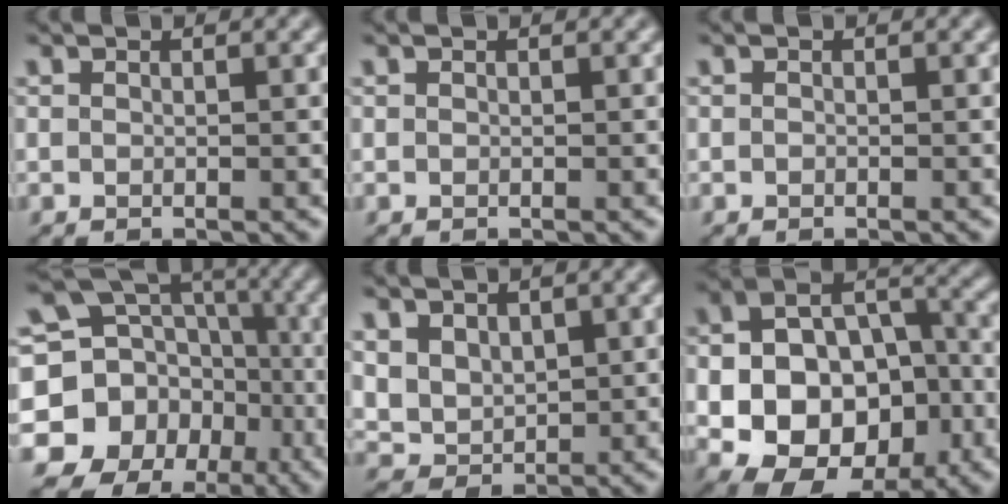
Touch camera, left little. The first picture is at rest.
{"total": 0.0}
{"total": 0.0}
{"total": 15.8, "force": [-4.4, 14.3, 5.1], "torque": [-0.138, -0.006, -0.082]}
{"total": 3.7, "force": [1.2, 3.0, 1.9], "torque": [-0.058, -0.005, 0.037]}
{"total": 15.9, "force": [-4.9, 11.5, 9.8], "torque": [-0.147, -0.028, -0.082]}